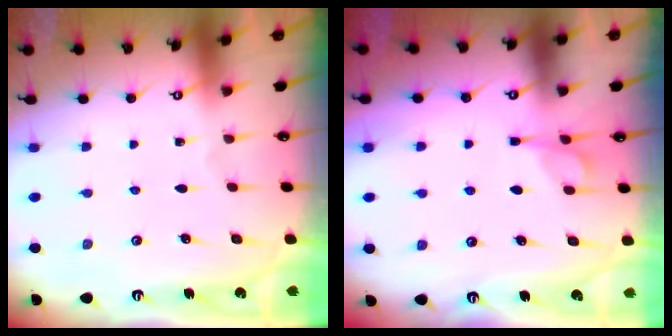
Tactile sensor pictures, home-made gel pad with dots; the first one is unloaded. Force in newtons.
{"total": 5.1, "press": 5.0, "slide": 0.7}